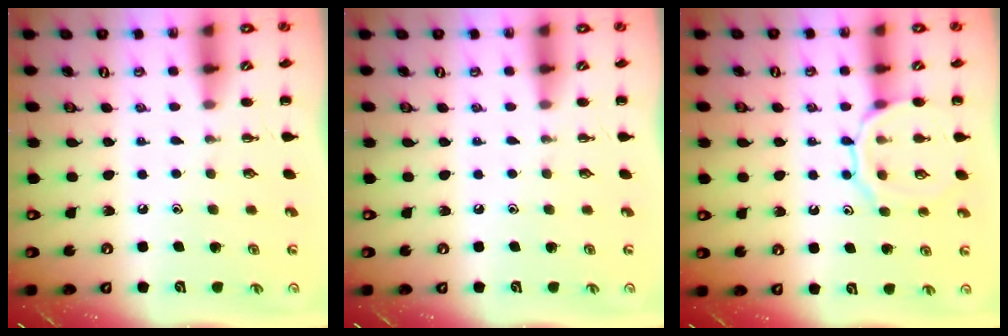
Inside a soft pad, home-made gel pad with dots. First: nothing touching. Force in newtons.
{"total": 0.0}
{"total": 11.4, "press": 11.4, "slide": 0.8}